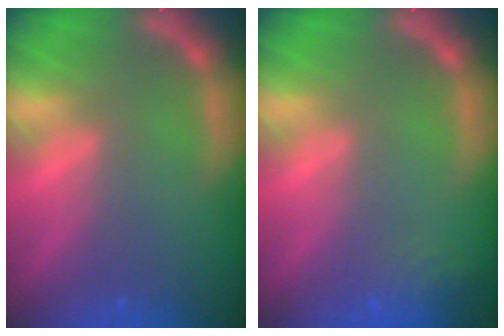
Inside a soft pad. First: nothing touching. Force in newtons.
{"total": 3.0}